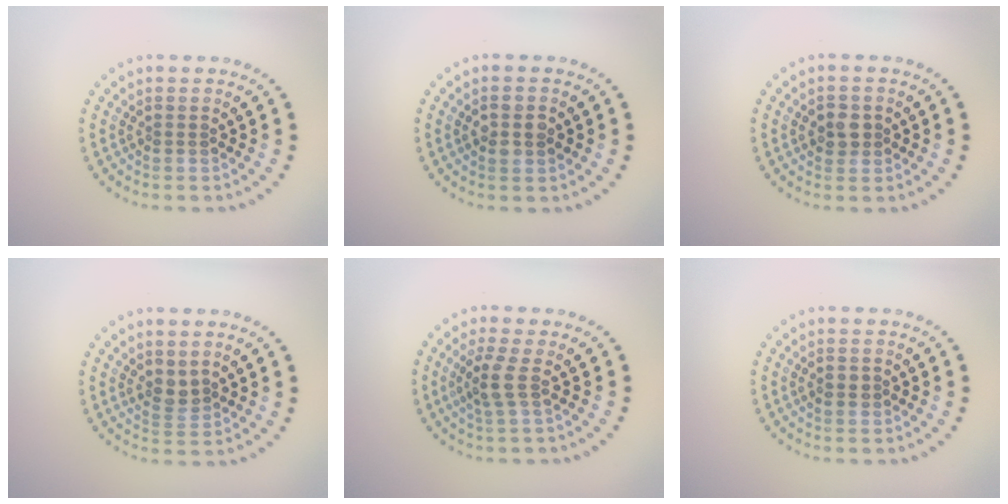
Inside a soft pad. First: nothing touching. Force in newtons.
{"total": 2.1, "press": 2.1, "slide": 0.4}
{"total": 1.9, "press": 1.9, "slide": 0.5}
{"total": 1.8, "press": 1.5, "slide": 0.9}
{"total": 2.2, "press": 1.9, "slide": 1.2}
{"total": 1.1, "press": 1.1, "slide": 0.1}